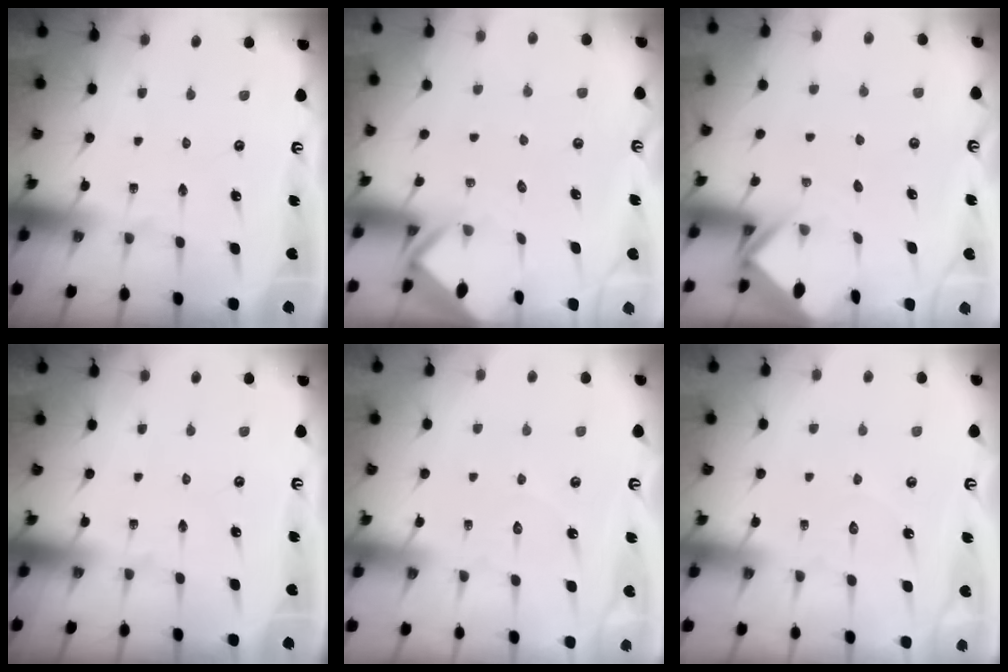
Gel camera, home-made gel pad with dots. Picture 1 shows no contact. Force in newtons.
{"total": 2.4, "press": 2.4, "slide": 0.1}
{"total": 2.6, "press": 2.6, "slide": 0.2}
{"total": 0.0}
{"total": 3.8, "press": 3.8, "slide": 0.3}
{"total": 3.8, "press": 3.8, "slide": 0.3}